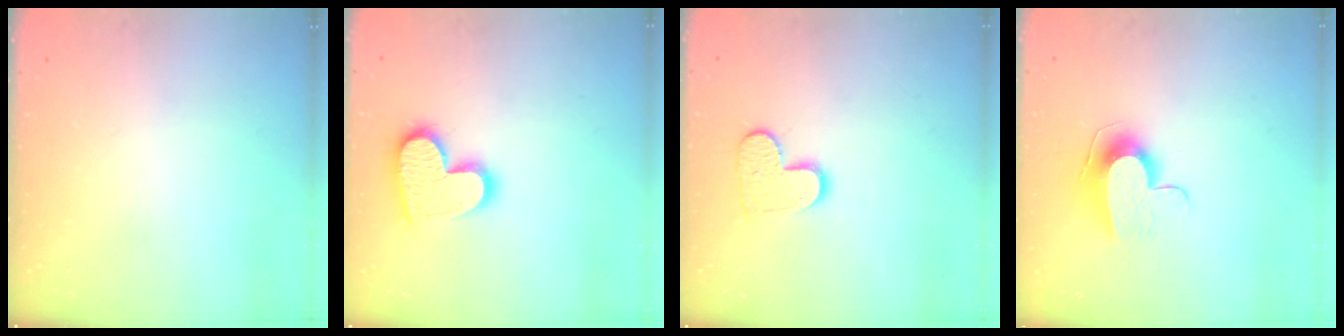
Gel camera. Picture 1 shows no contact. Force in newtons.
{"total": 14.9, "press": 14.8, "slide": 1.1}
{"total": 9.7, "press": 9.7, "slide": 0.5}
{"total": 10.1, "press": 10.1, "slide": 0.5}